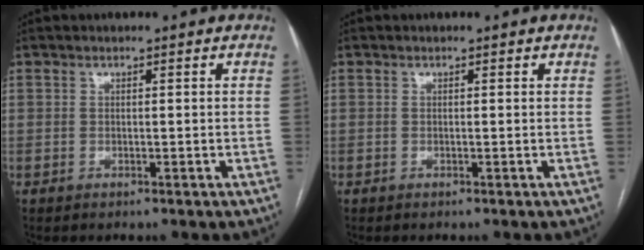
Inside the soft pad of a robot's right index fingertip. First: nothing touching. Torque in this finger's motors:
{"motor_torque": [0.01, -0.02, -0.01, -0.01]}